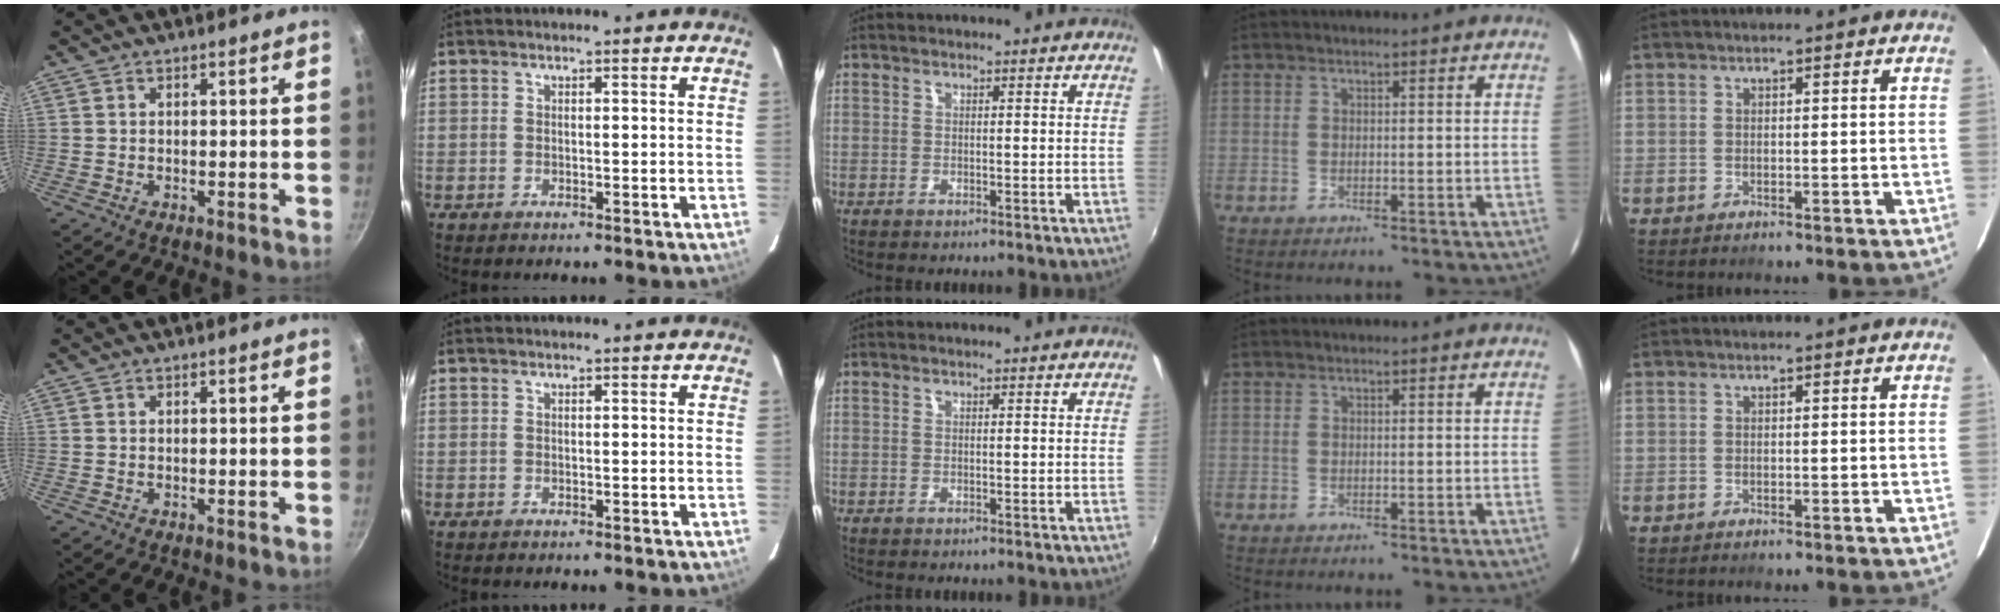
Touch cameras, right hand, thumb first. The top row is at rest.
{}